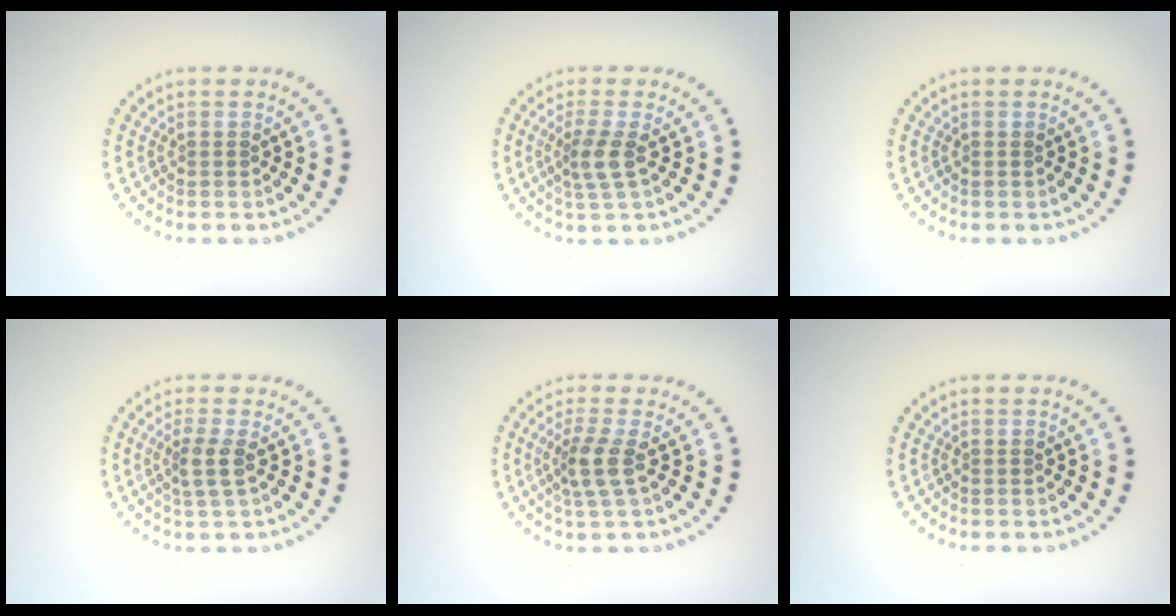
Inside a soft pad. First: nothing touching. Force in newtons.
{"total": 2.5, "press": 1.9, "slide": 1.6}
{"total": 0.0}
{"total": 1.8, "press": 1.5, "slide": 1.0}
{"total": 2.8, "press": 2.2, "slide": 1.8}
{"total": 0.0}